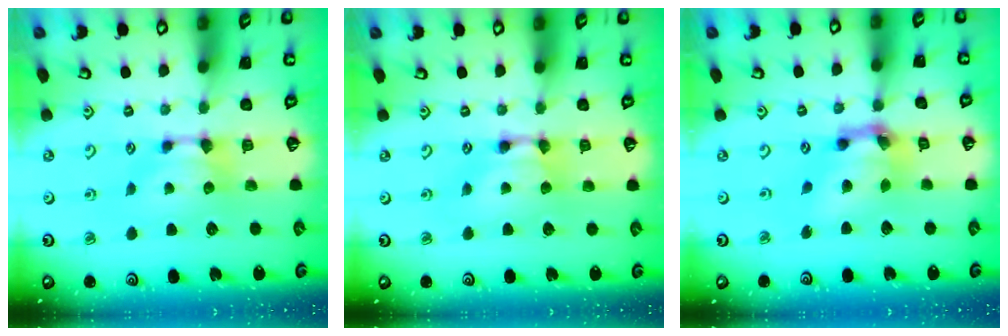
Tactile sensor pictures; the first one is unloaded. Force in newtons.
{"total": 1.9, "press": 1.9, "slide": 0.1}
{"total": 6.7, "press": 6.3, "slide": 2.3}